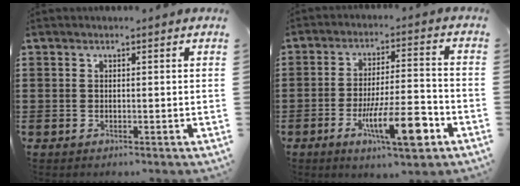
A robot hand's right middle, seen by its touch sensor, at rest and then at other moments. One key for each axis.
{"total": 11.5, "fx": -4.9, "fy": 2.9, "fz": 9.9, "tx": -0.171, "ty": 0.005, "tz": -0.082}